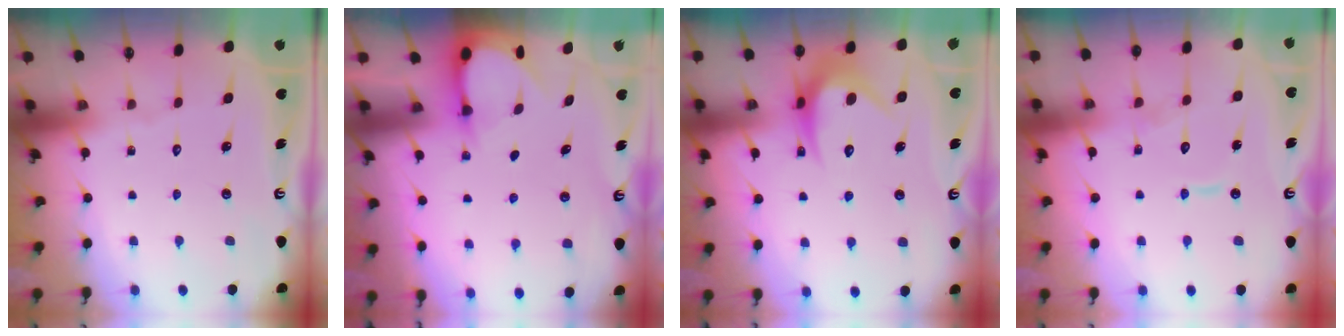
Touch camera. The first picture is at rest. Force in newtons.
{"total": 3.3, "press": 3.2, "slide": 0.3}
{"total": 11.0, "press": 11.0, "slide": 0.4}
{"total": 8.4, "press": 8.4, "slide": 0.9}